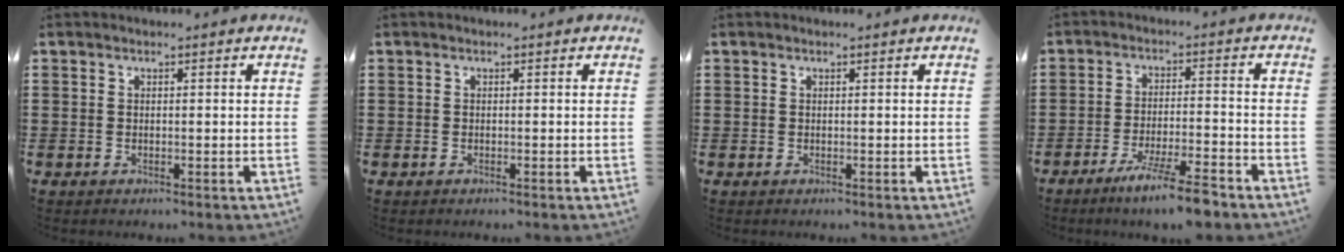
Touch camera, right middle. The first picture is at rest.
{"total": 0.0}
{"total": 0.0}
{"total": 7.6, "force": [-6.2, -0.2, 4.3], "torque": [-0.079, -0.012, -0.112]}